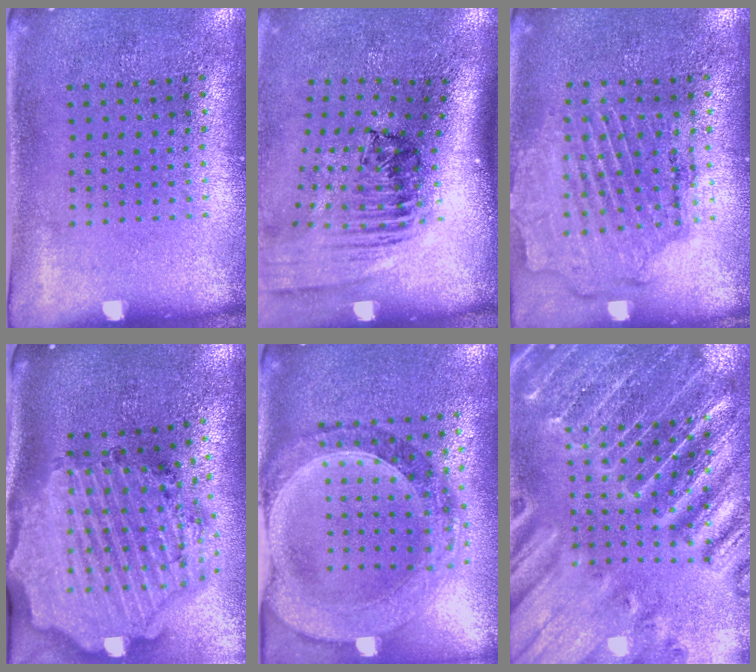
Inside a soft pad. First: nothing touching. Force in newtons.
{"total": 2.6, "press": 1.8, "slide": 1.8}
{"total": 1.8, "press": 1.7, "slide": 0.6}
{"total": 4.1, "press": 3.3, "slide": 2.4}
{"total": 1.5, "press": 1.5, "slide": 0.3}
{"total": 3.6, "press": 3.5, "slide": 1.0}